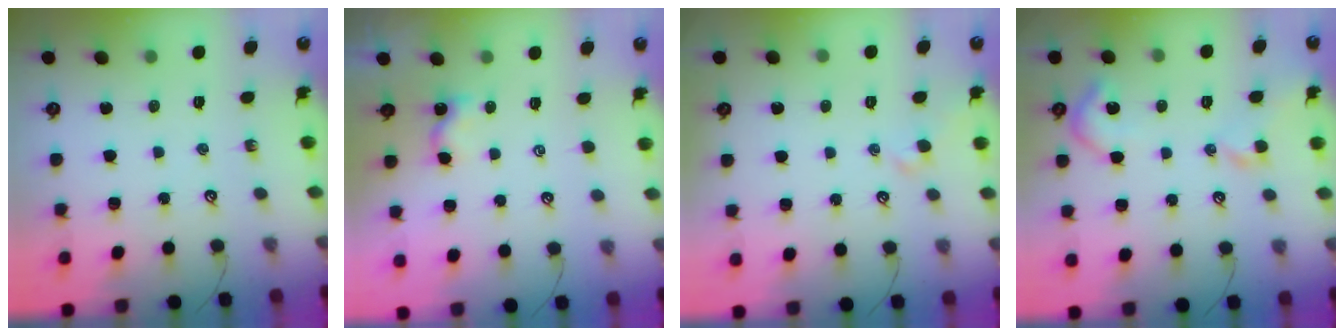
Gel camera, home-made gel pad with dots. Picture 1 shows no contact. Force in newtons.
{"total": 3.3, "press": 3.3, "slide": 0.1}
{"total": 2.0, "press": 2.0, "slide": 0.4}
{"total": 5.8, "press": 5.7, "slide": 1.1}